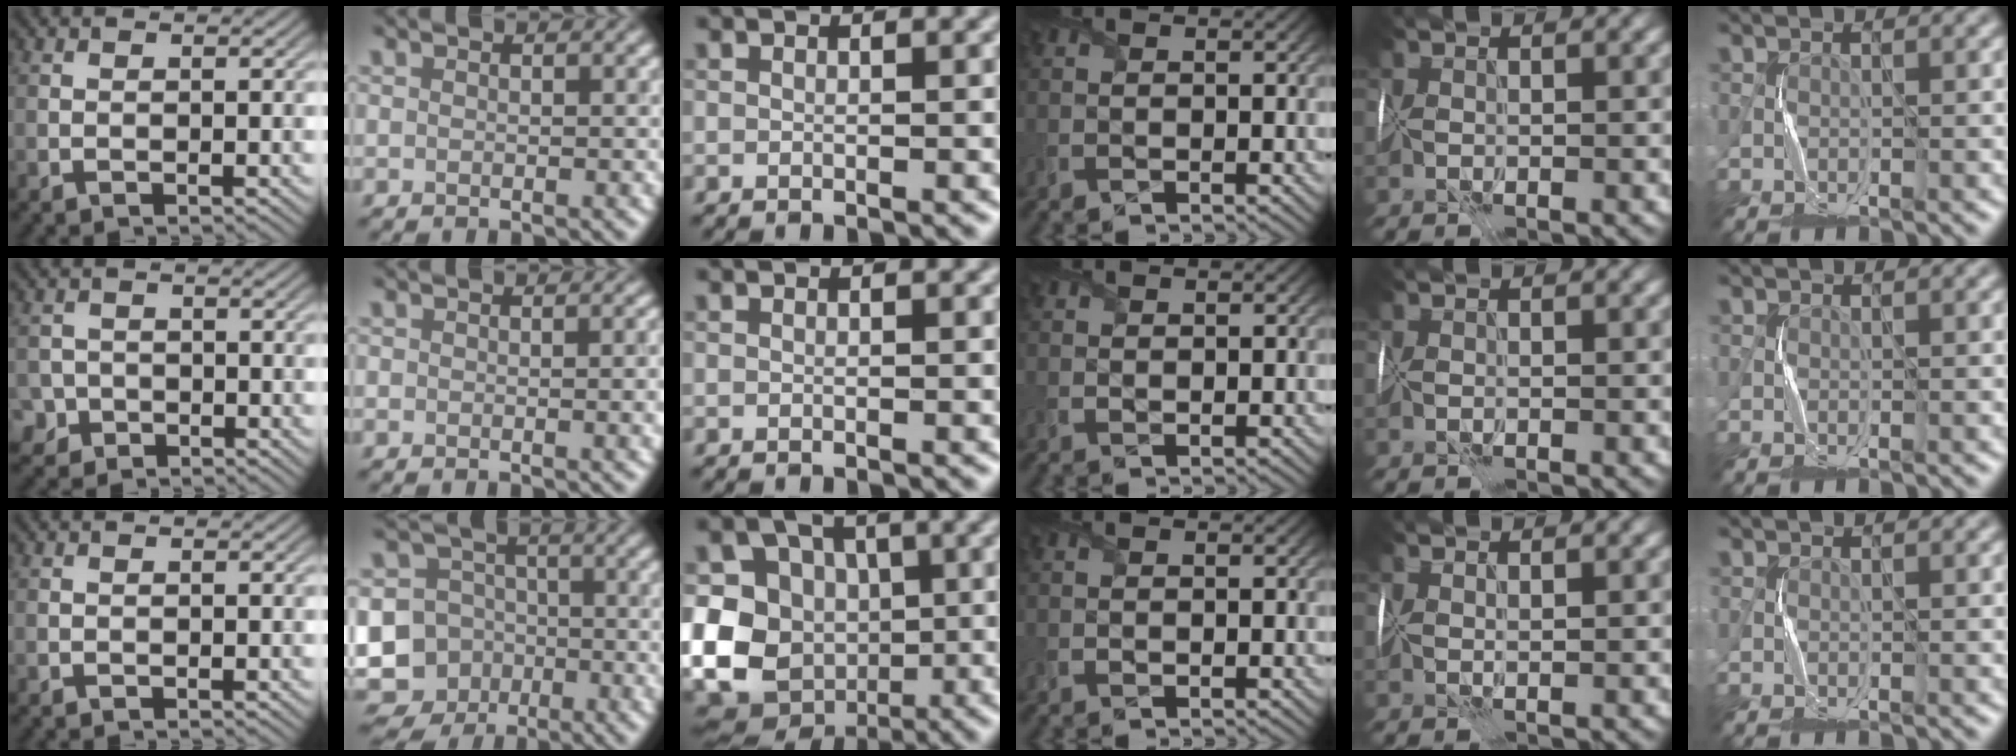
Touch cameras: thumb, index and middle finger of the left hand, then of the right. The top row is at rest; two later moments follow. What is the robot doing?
{"motion": "wrap", "object": "cellophane"}